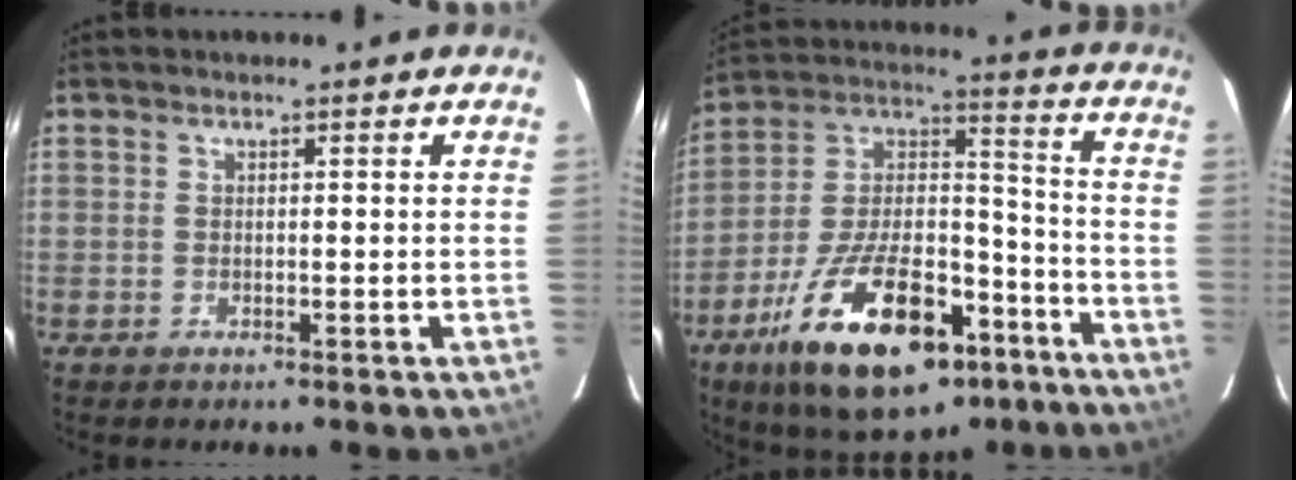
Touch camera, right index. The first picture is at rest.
{"total": 26.9, "force": [-15.1, 11.9, 18.9], "torque": [-0.338, 0.002, -0.234]}